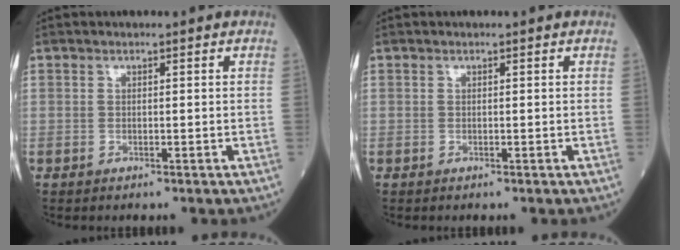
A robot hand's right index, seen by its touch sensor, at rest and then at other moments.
{"total": 0.0}